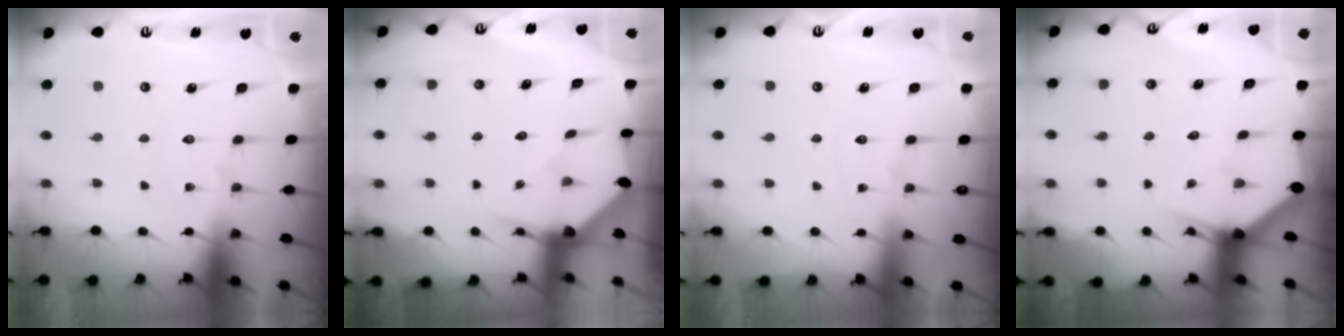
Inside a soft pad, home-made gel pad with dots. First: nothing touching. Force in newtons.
{"total": 3.1, "press": 3.1, "slide": 0.2}
{"total": 3.6, "press": 3.6, "slide": 0.4}
{"total": 2.9, "press": 2.9, "slide": 0.1}